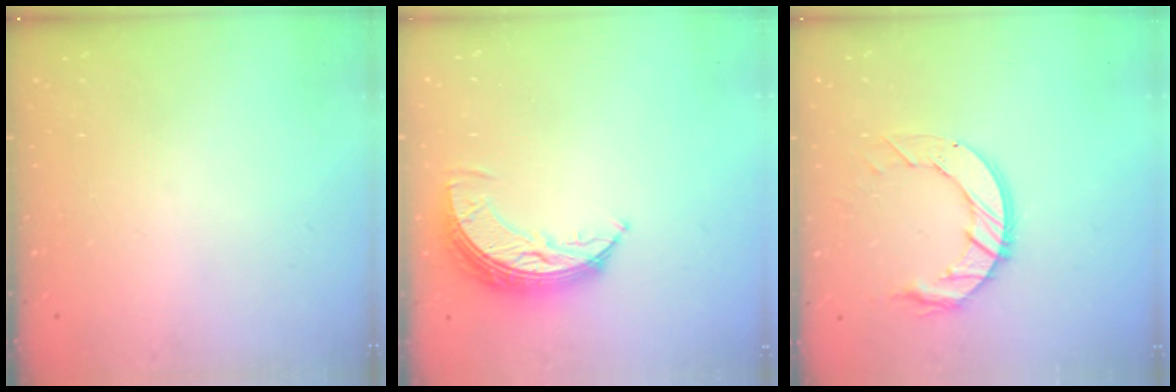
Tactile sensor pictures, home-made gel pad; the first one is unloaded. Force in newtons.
{"total": 8.9, "press": 8.9, "slide": 0.5}
{"total": 11.0, "press": 11.0, "slide": 1.2}